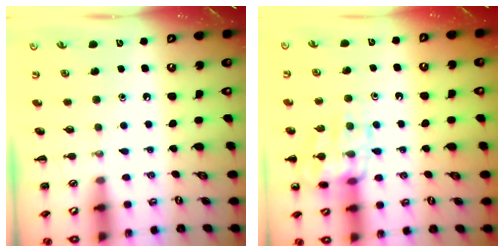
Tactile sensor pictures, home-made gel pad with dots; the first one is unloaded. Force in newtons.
{"total": 14.4, "press": 14.4, "slide": 1.1}